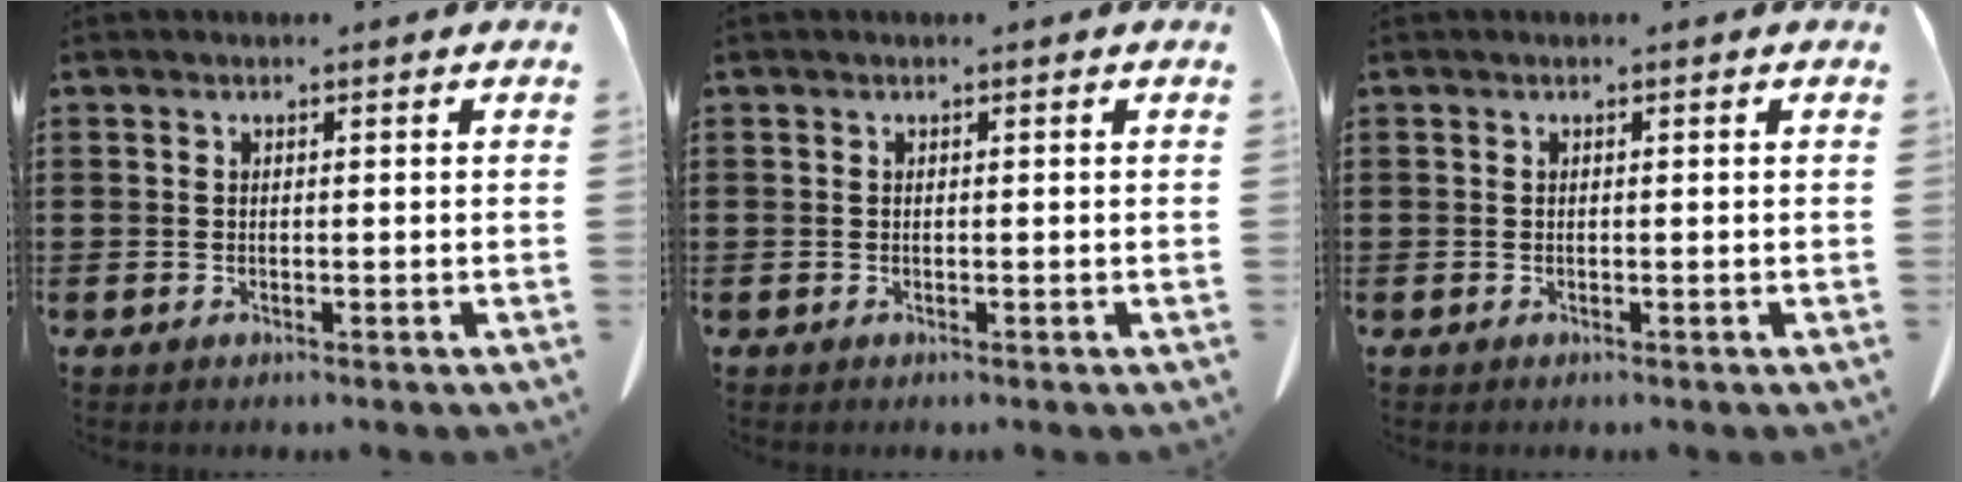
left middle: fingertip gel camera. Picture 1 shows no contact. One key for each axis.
{"total": 0.0}
{"total": 0.0}